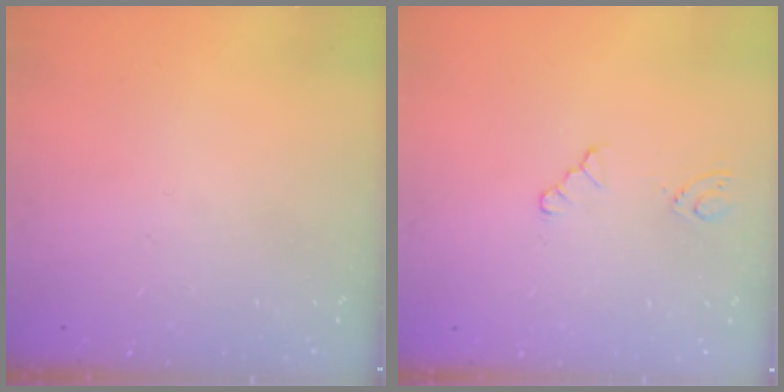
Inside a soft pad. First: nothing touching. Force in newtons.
{"total": 2.1, "press": 2.1, "slide": 0.3}